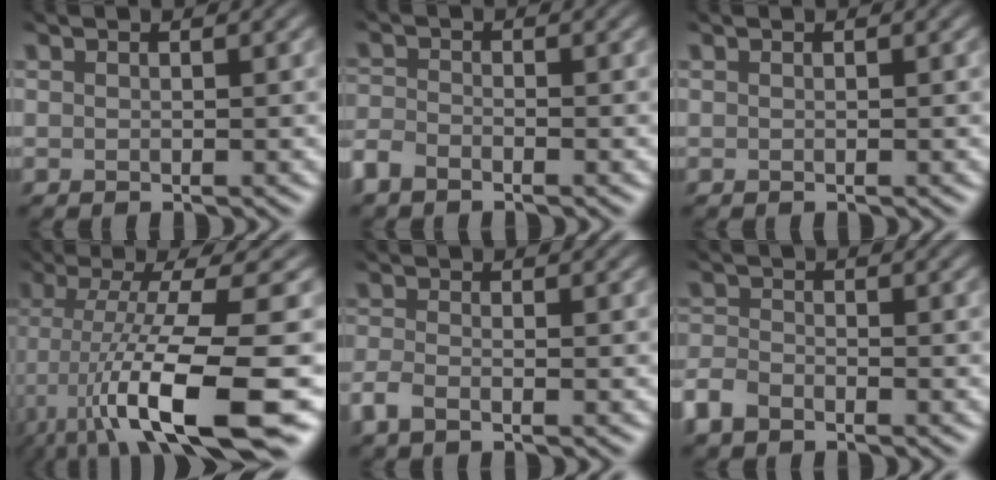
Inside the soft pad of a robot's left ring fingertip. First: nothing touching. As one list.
[{"total": 2.4, "force": [-2.2, 0.6, 0.6], "torque": [-0.024, -0.006, -0.041]}, {"total": 0.0}, {"total": 12.9, "force": [-5.5, 2.6, 11.4], "torque": [-0.184, -0.017, -0.080]}, {"total": 2.1, "force": [-1.6, 0.4, 1.4], "torque": [-0.043, -0.003, -0.029]}, {"total": 2.7, "force": [-2.5, 0.9, 0.7], "torque": [-0.026, -0.006, -0.050]}]